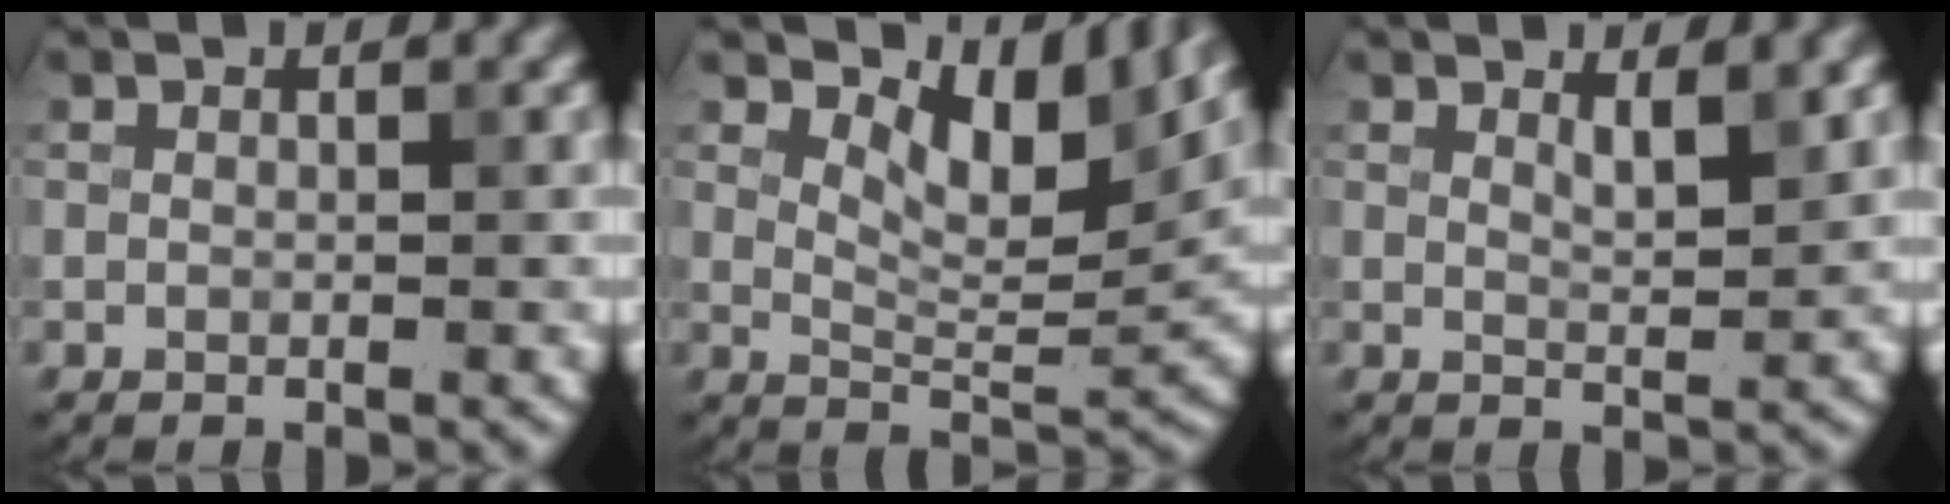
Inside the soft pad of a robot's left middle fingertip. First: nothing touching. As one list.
[{"total": 6.7, "force": [3.9, 2.8, 4.7], "torque": [-0.069, -0.005, 0.060]}, {"total": 2.1, "force": [1.4, 0.5, 1.5], "torque": [-0.020, -0.004, 0.023]}]